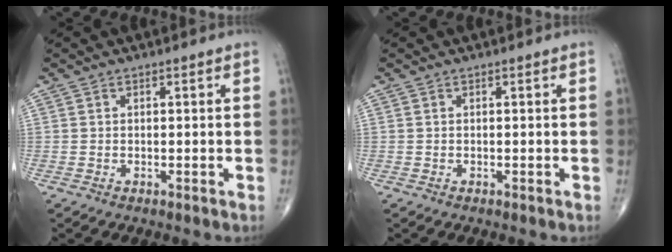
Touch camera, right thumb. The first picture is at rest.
{"total": 0.0}